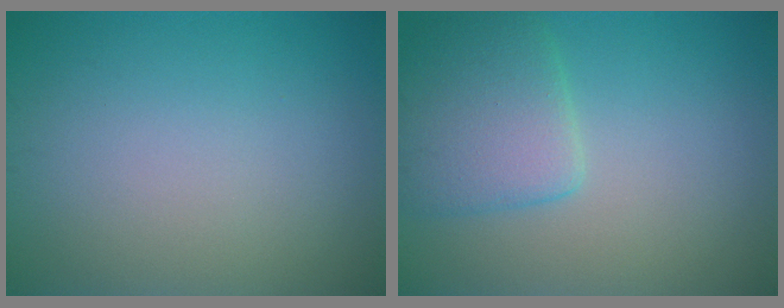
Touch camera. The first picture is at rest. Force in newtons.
{"total": 4.4, "press": 4.4, "slide": 0.4}